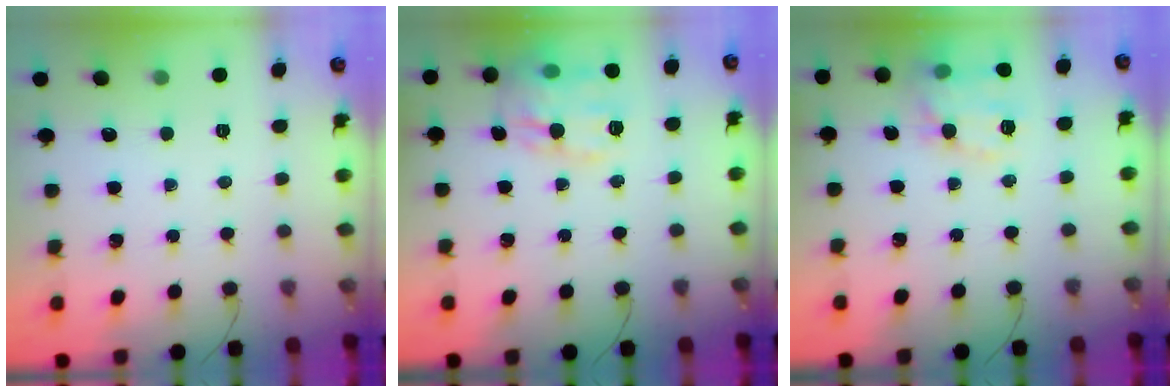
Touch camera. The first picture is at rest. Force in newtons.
{"total": 13.8, "press": 13.7, "slide": 1.2}
{"total": 13.3, "press": 13.3, "slide": 0.6}